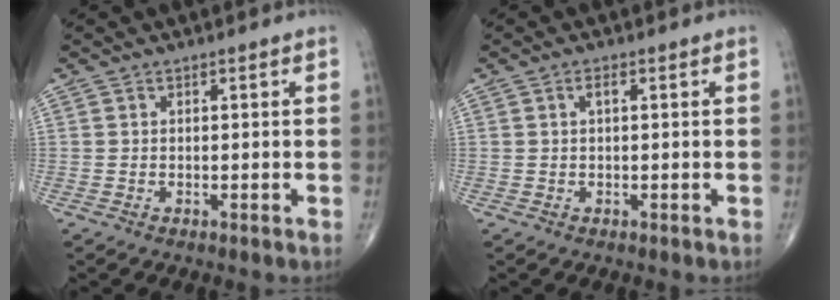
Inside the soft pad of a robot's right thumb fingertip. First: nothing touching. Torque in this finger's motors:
{"motor_torque": [0.38, 0.77, 0.06, 0.13, -0.03]}